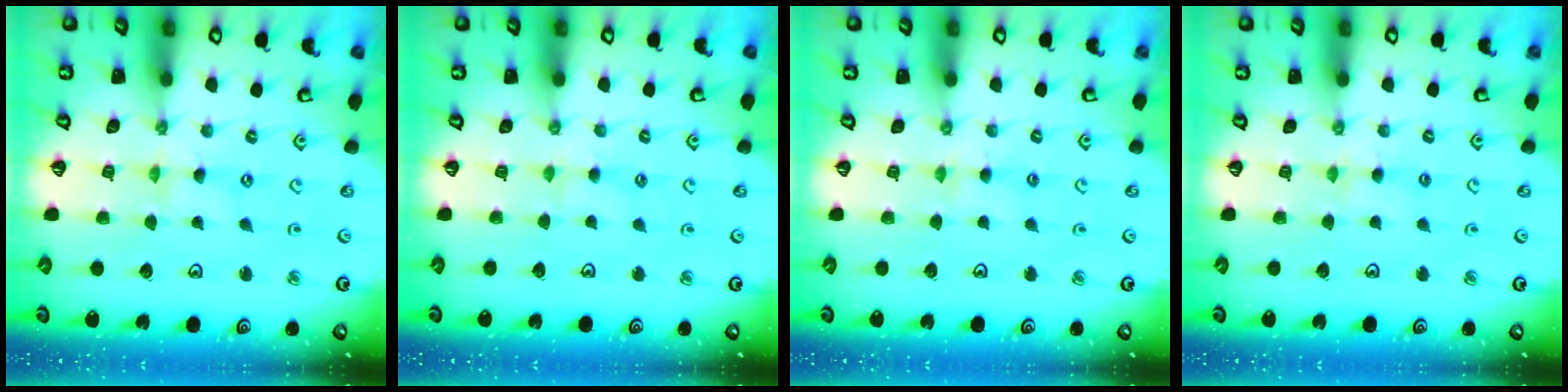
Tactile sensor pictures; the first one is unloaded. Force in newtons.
{"total": 2.3, "press": 2.3, "slide": 0.4}
{"total": 3.0, "press": 2.9, "slide": 0.4}
{"total": 3.0, "press": 2.9, "slide": 0.4}